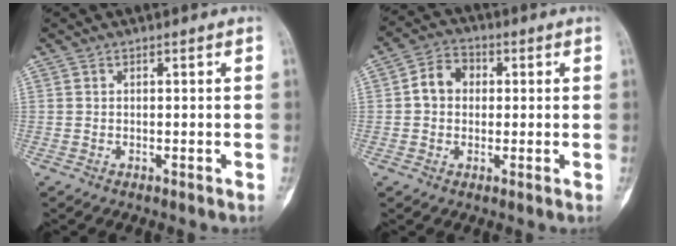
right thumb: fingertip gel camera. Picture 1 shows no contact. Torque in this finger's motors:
{"motor_torque": [0.04, 0.04, 0.26, -0.26, 0.04]}